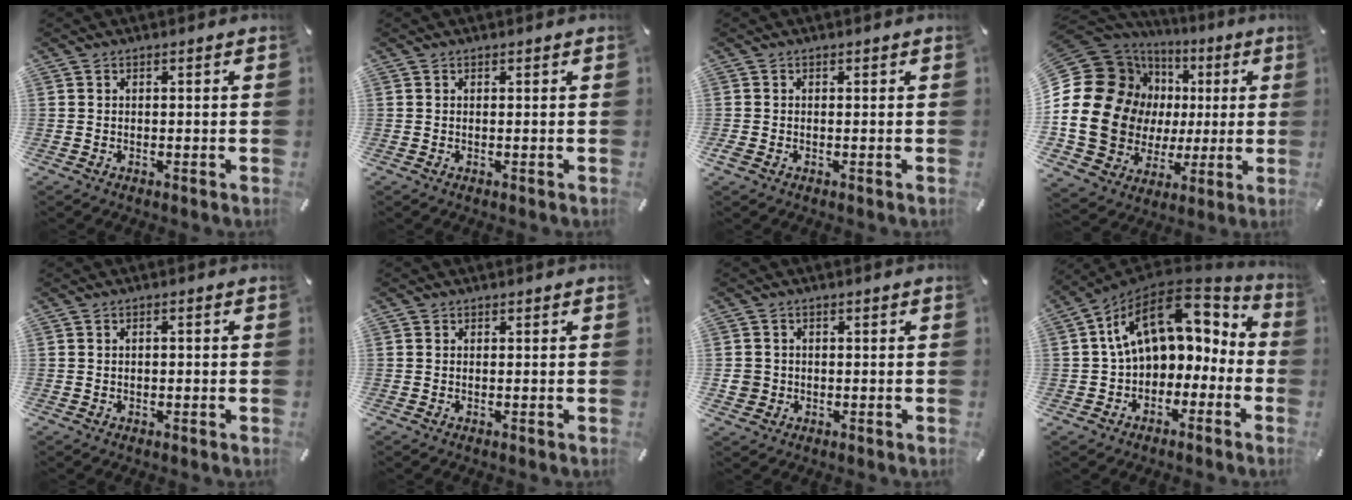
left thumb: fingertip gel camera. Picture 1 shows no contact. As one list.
[{"total": 0.0}, {"total": 0.8, "force": [-0.3, 0.7, 0.1], "torque": [0.000, 0.005, -0.007]}, {"total": 23.1, "force": [2.4, 18.9, 13.0], "torque": [-0.293, -0.039, 0.078]}, {"total": 1.0, "force": [-0.1, 0.5, 0.8], "torque": [-0.016, 0.002, -0.002]}, {"total": 0.0}, {"total": 3.7, "force": [-0.1, 3.6, 0.3], "torque": [-0.001, 0.005, -0.003]}, {"total": 16.4, "force": [5.2, 10.9, 11.0], "torque": [-0.206, -0.023, 0.093]}]